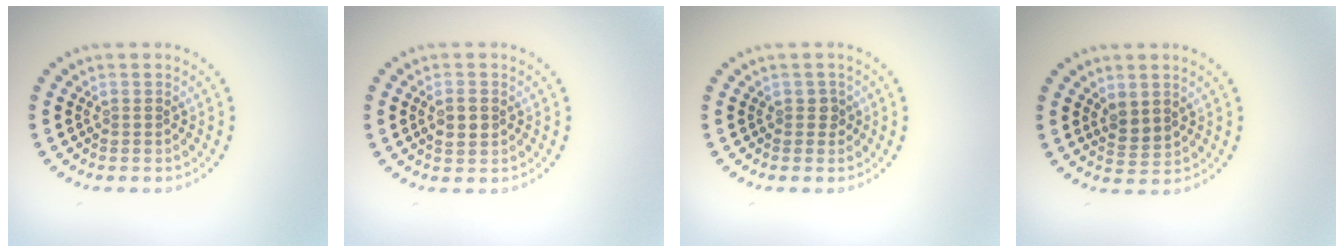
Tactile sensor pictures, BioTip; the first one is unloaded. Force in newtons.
{"total": 1.9, "press": 1.9, "slide": 0.4}
{"total": 1.0, "press": 0.9, "slide": 0.4}
{"total": 1.8, "press": 1.6, "slide": 0.9}